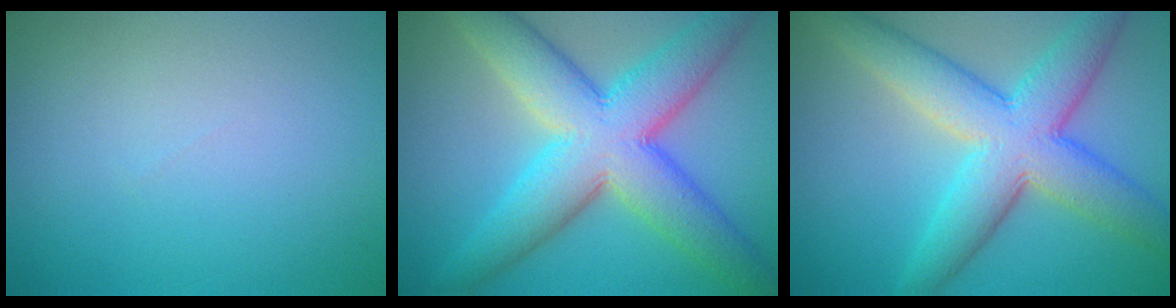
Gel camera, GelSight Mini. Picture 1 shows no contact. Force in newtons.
{"total": 10.3, "press": 10.3, "slide": 0.2}
{"total": 8.5, "press": 8.4, "slide": 0.4}